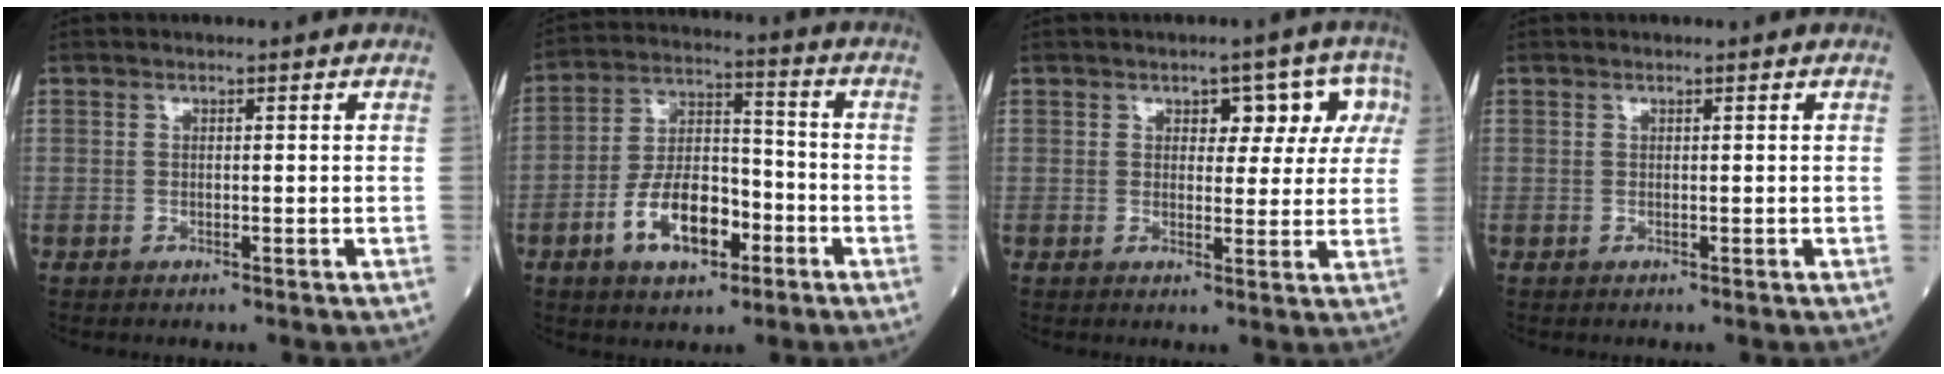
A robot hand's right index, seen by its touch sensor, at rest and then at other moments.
{"total": 11.3, "force": [-4.8, 5.4, 8.7], "torque": [-0.170, 0.014, -0.083]}
{"total": 6.2, "force": [2.3, 3.6, 4.5], "torque": [-0.035, 0.026, 0.025]}
{"total": 0.0}